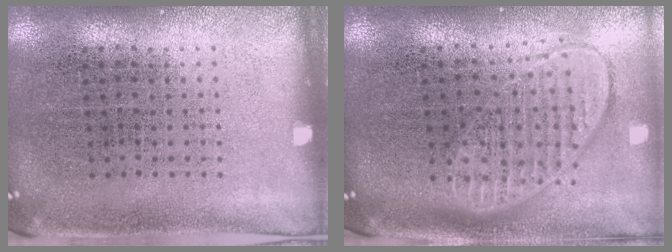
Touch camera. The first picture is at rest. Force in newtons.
{"total": 1.8, "press": 1.5, "slide": 1.0}